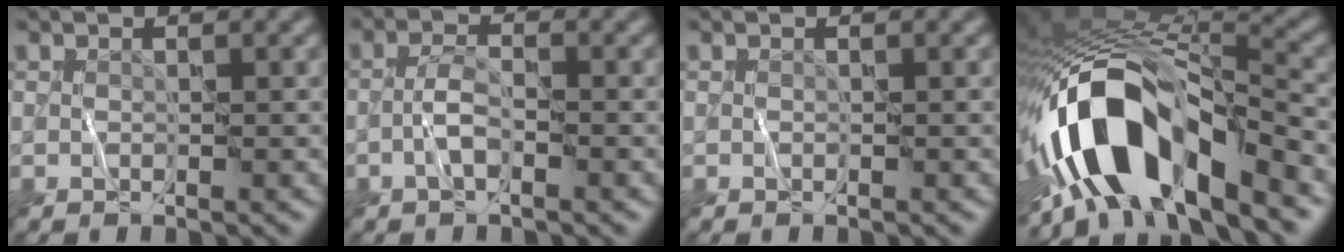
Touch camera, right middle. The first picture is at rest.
{"total": 1.9, "force": [-0.8, 0.6, 1.6], "torque": [-0.029, 0.008, -0.021]}
{"total": 0.0}
{"total": 14.2, "force": [-5.5, 6.1, 11.6], "torque": [-0.203, 0.006, -0.095]}